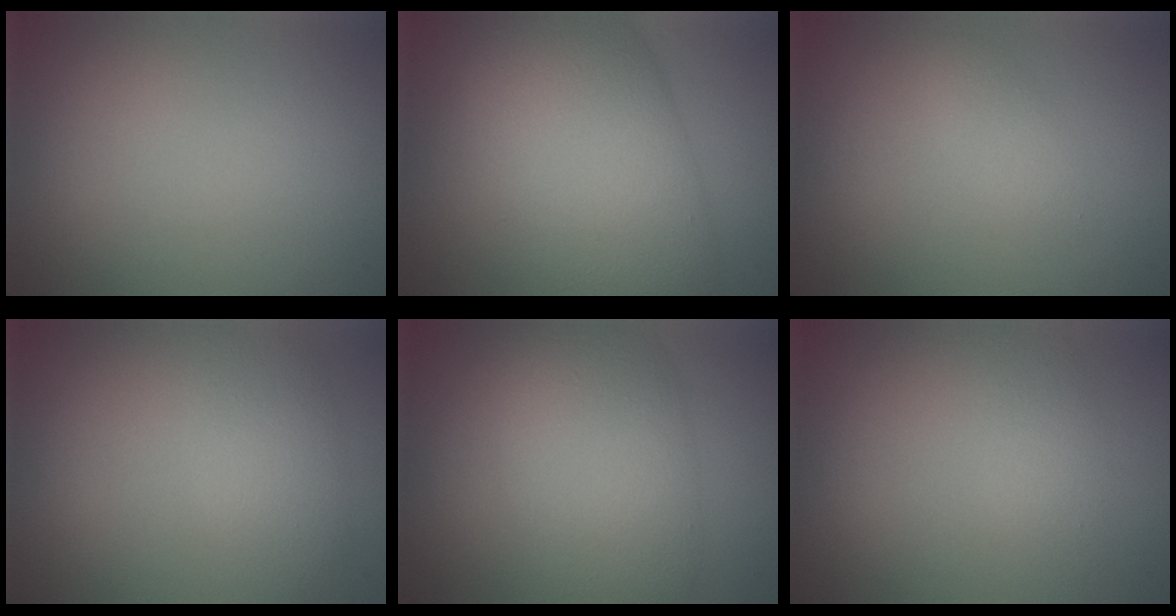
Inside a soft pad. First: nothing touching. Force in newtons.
{"total": 11.6, "press": 11.6, "slide": 0.4}
{"total": 1.2, "press": 1.2, "slide": 0.0}
{"total": 3.4, "press": 3.4, "slide": 0.1}
{"total": 7.6, "press": 7.6, "slide": 0.4}
{"total": 1.8, "press": 1.8, "slide": 0.1}